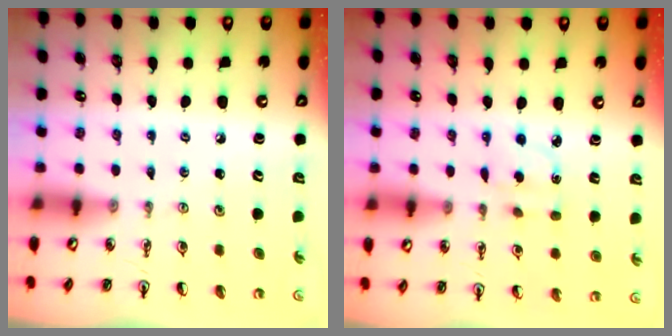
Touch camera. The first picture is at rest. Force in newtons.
{"total": 2.3, "press": 2.1, "slide": 0.8}